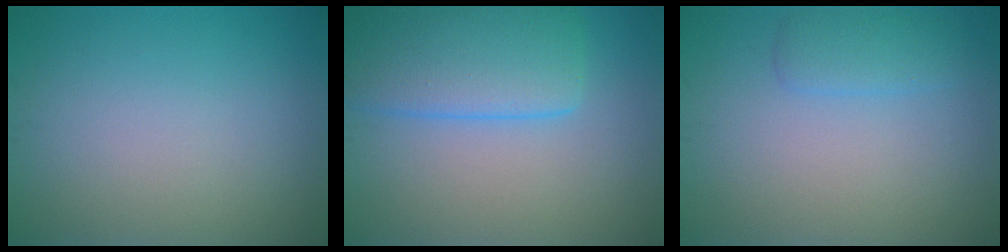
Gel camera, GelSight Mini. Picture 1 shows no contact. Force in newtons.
{"total": 6.5, "press": 6.5, "slide": 0.3}
{"total": 1.8, "press": 1.8, "slide": 0.2}